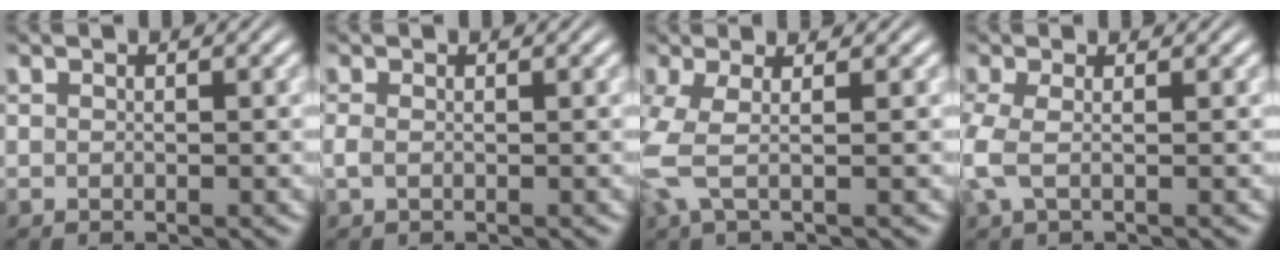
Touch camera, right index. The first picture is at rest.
{"total": 0.5, "force": [-0.2, 0.1, 0.5], "torque": [-0.021, -0.009, 0.001]}
{"total": 3.7, "force": [0.2, 1.9, 3.2], "torque": [-0.089, -0.009, 0.006]}
{"total": 2.4, "force": [0.0, 1.2, 2.1], "torque": [-0.069, -0.015, 0.008]}